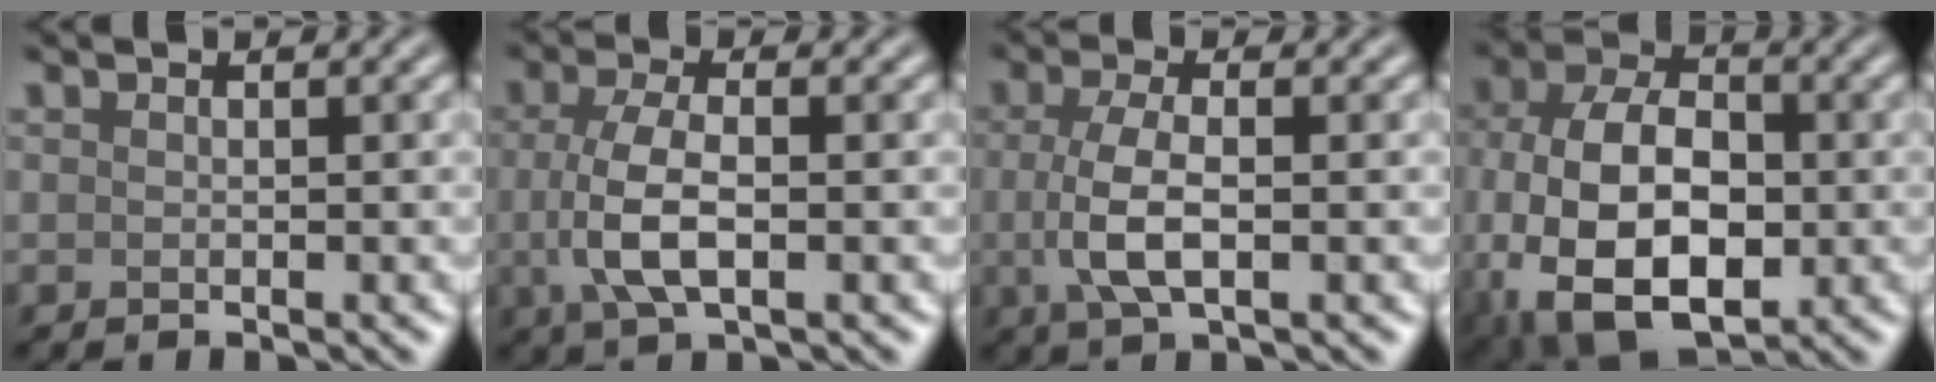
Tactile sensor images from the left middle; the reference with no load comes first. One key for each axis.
{"total": 4.8, "fx": -0.3, "fy": 2.0, "fz": 4.4, "tx": -0.103, "ty": -0.001, "tz": -0.010}
{"total": 4.3, "fx": -0.2, "fy": 1.7, "fz": 3.9, "tx": -0.091, "ty": -0.002, "tz": -0.007}
{"total": 12.5, "fx": -2.6, "fy": 7.8, "fz": 9.4, "tx": -0.195, "ty": -0.021, "tz": -0.046}